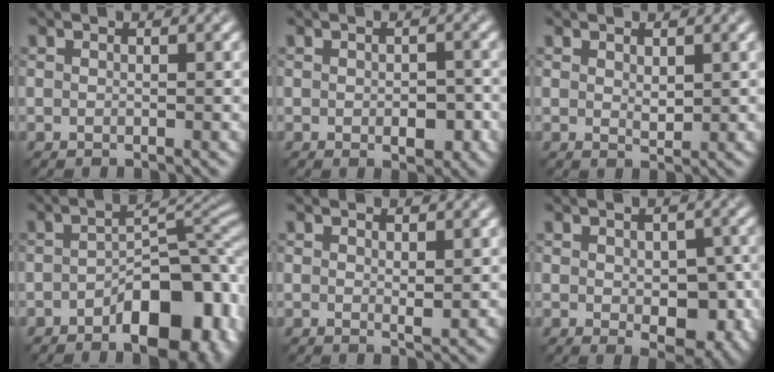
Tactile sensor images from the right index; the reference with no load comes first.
{"total": 2.6, "force": [-0.6, 1.4, 2.1], "torque": [-0.026, -0.005, -0.005]}
{"total": 1.2, "force": [0.5, 0.6, 0.8], "torque": [-0.015, -0.004, 0.014]}
{"total": 11.0, "force": [-4.7, 5.3, 8.4], "torque": [-0.105, 0.004, -0.069]}
{"total": 0.8, "force": [0.3, 0.2, 0.7], "torque": [-0.012, -0.004, 0.006]}
{"total": 5.8, "force": [-0.9, 3.2, 4.7], "torque": [-0.065, -0.014, -0.007]}